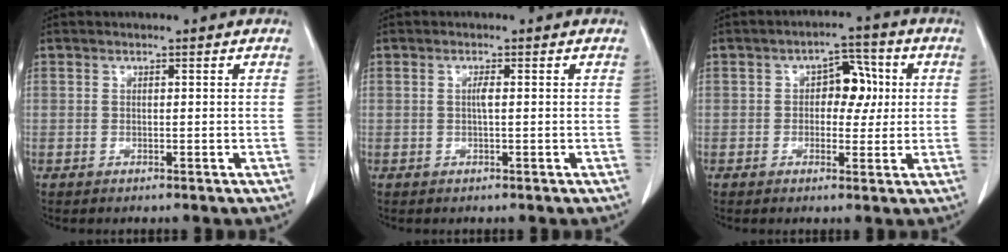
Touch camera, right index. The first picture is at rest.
{"total": 1.0, "force": [0.0, 0.0, 1.0], "torque": [-0.021, 0.000, -0.001]}
{"total": 5.7, "force": [0.7, 3.5, 4.5], "torque": [-0.058, 0.021, 0.009]}